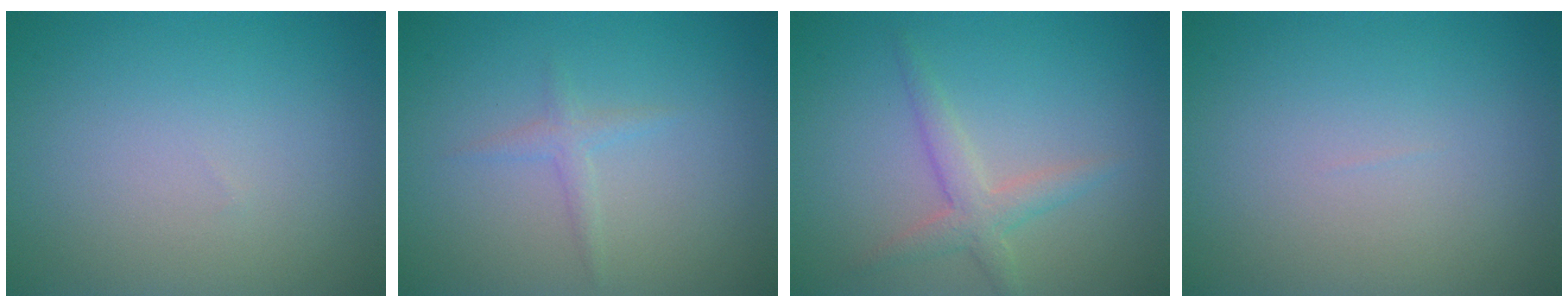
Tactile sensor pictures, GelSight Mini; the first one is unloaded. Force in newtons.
{"total": 1.2, "press": 1.2, "slide": 0.0}
{"total": 2.5, "press": 2.5, "slide": 0.1}
{"total": 0.0}